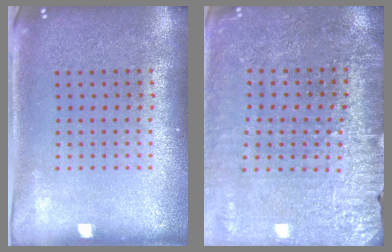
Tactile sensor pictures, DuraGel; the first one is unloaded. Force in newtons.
{"total": 2.8, "press": 2.8, "slide": 0.3}